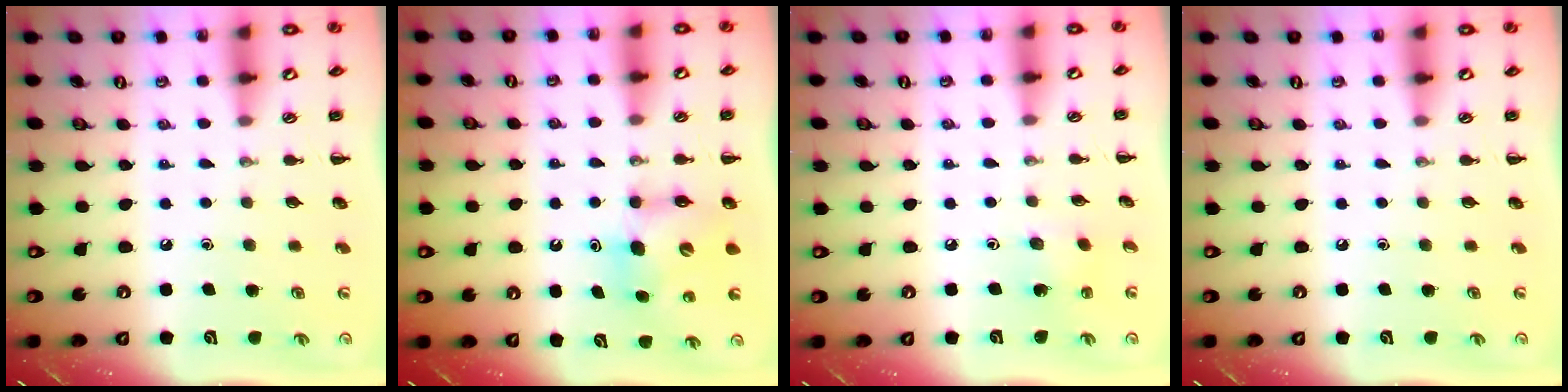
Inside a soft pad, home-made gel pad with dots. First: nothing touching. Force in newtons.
{"total": 6.9, "press": 6.9, "slide": 0.4}
{"total": 2.8, "press": 2.7, "slide": 0.8}
{"total": 0.0}